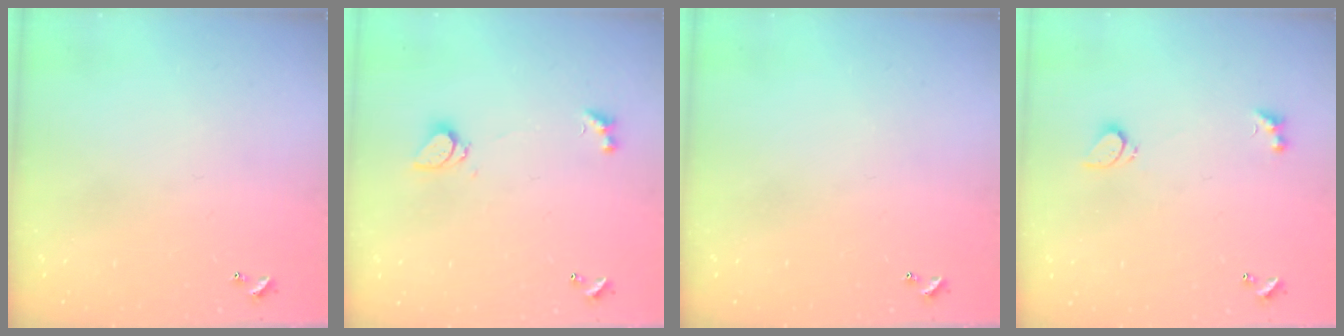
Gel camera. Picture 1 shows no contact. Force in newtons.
{"total": 1.4, "press": 1.3, "slide": 0.4}
{"total": 0.0}
{"total": 2.3, "press": 2.3, "slide": 0.6}